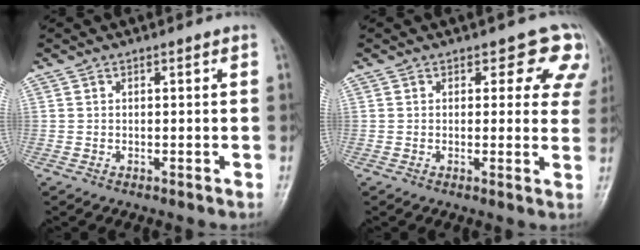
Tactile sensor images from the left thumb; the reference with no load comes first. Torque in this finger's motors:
{"motor_torque": [-0.07, 0.38, 0.09, 0.17, 0.05]}